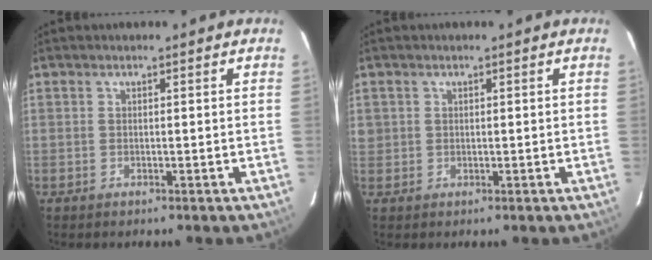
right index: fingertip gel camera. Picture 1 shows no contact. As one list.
[{"total": 1.3, "force": [0.3, 1.3, 0.2], "torque": [0.002, 0.008, 0.004]}]